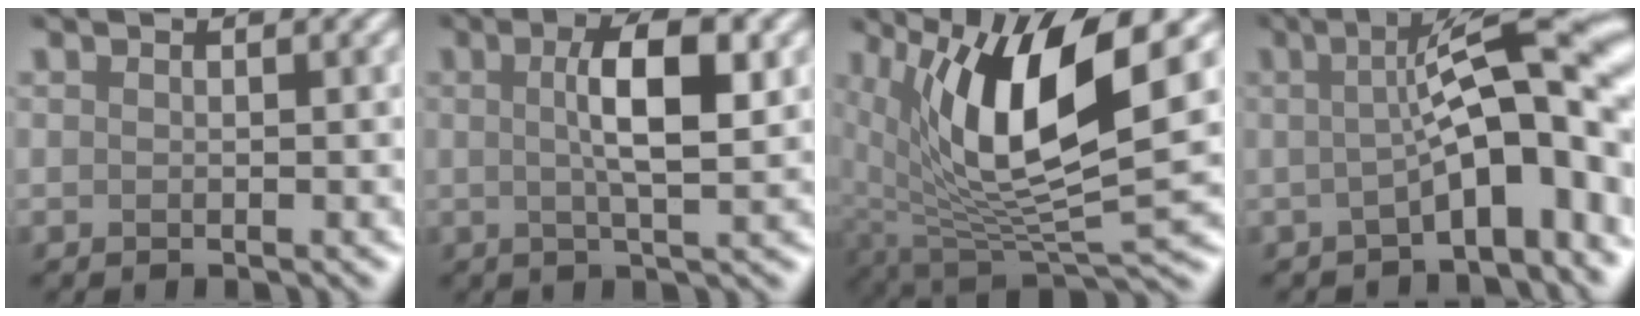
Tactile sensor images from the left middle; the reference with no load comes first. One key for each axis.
{"total": 5.3, "fx": 1.0, "fy": 1.2, "fz": 5.1, "tx": -0.085, "ty": 0.009, "tz": 0.015}
{"total": 12.3, "fx": 3.7, "fy": 3.9, "fz": 11.0, "tx": -0.206, "ty": -0.010, "tz": 0.074}
{"total": 10.0, "fx": -0.4, "fy": 2.4, "fz": 9.7, "tx": -0.120, "ty": 0.020, "tz": -0.018}